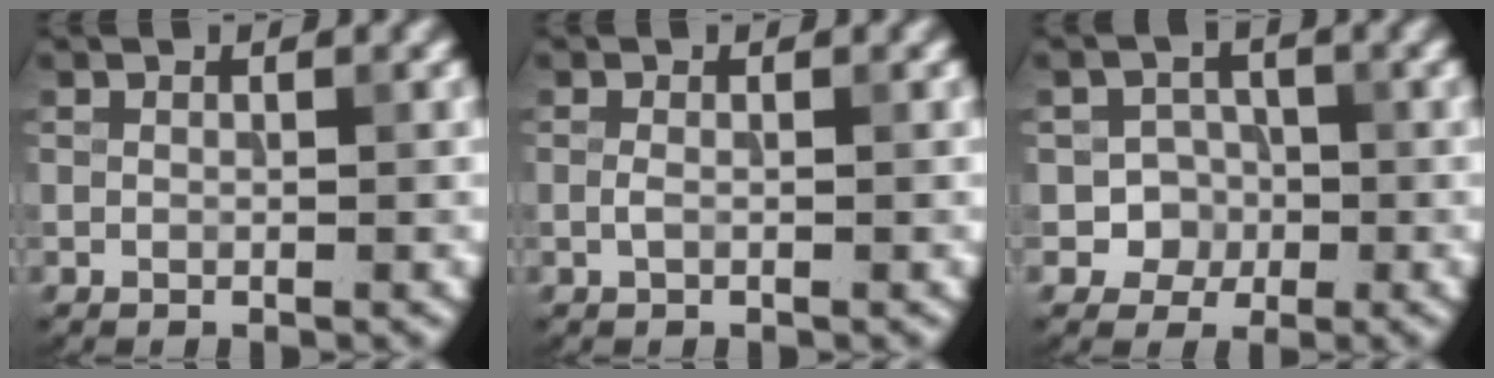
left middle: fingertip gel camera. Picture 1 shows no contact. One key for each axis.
{"total": 0.6, "fx": -0.2, "fy": 0.2, "fz": 0.6, "tx": -0.016, "ty": -0.001, "tz": -0.004}
{"total": 3.5, "fx": -1.2, "fy": 3.2, "fz": 0.6, "tx": 0.015, "ty": 0.006, "tz": -0.029}